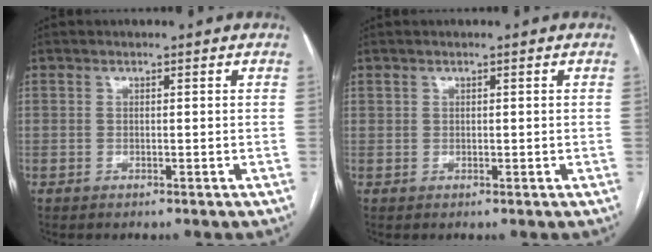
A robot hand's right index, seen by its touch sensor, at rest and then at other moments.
{"total": 0.6, "force": [0.4, 0.4, 0.0], "torque": [0.006, 0.000, 0.007]}